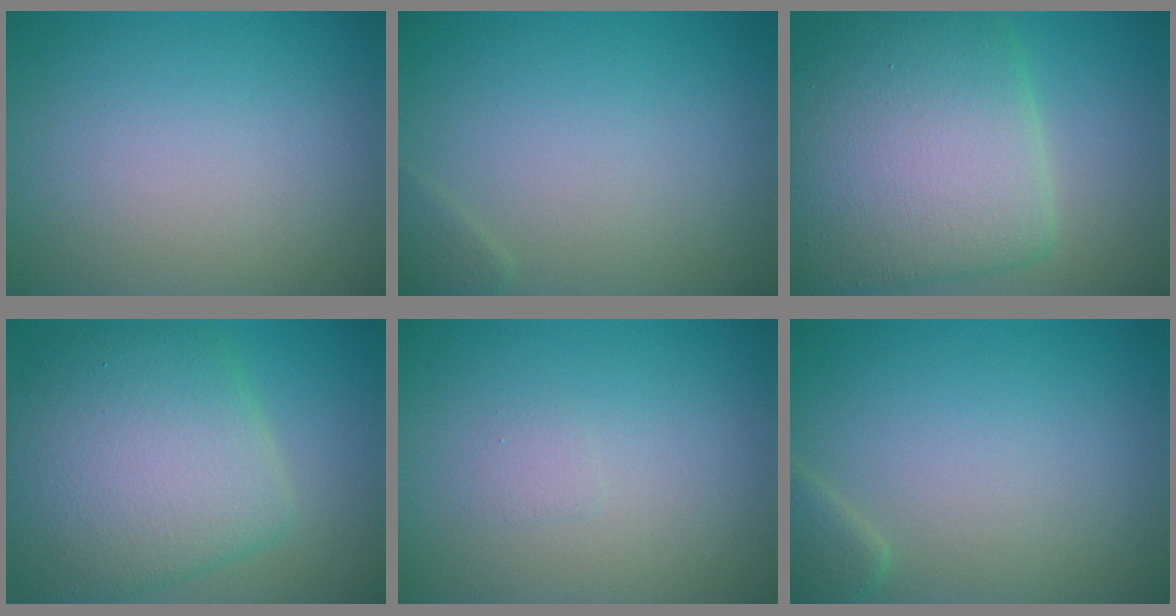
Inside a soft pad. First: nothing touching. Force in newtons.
{"total": 0.8, "press": 0.8, "slide": 0.1}
{"total": 10.6, "press": 10.6, "slide": 0.1}
{"total": 9.6, "press": 9.6, "slide": 0.3}
{"total": 0.6, "press": 0.6, "slide": 0.1}
{"total": 1.7, "press": 1.7, "slide": 0.2}